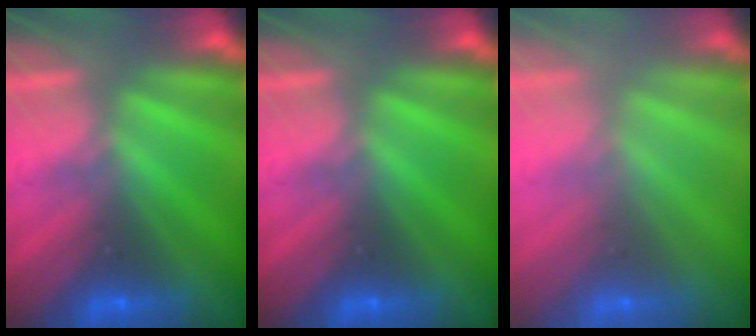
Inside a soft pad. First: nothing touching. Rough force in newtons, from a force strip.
{"total": 0.0}
{"total": 2.6}